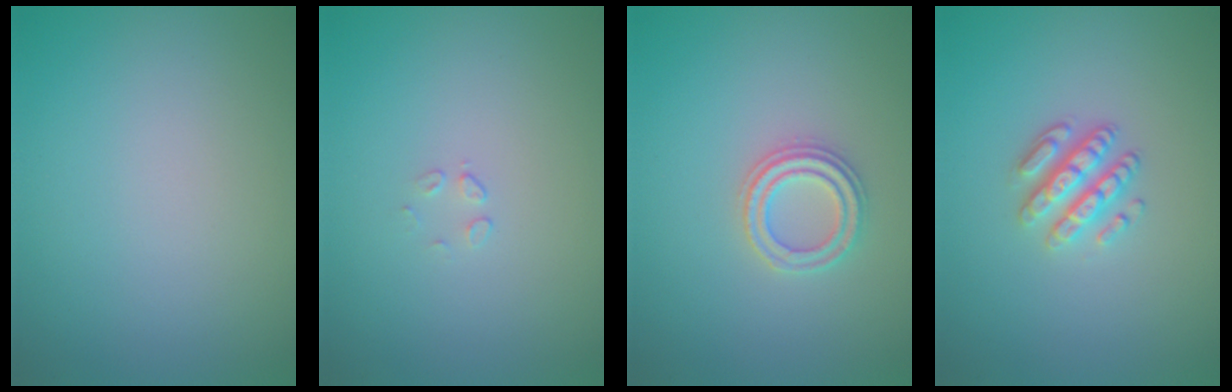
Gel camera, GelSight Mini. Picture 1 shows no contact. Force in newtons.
{"total": 0.5, "press": 0.2, "slide": 0.5}
{"total": 2.3, "press": 2.3, "slide": 0.2}
{"total": 3.0, "press": 2.6, "slide": 1.5}